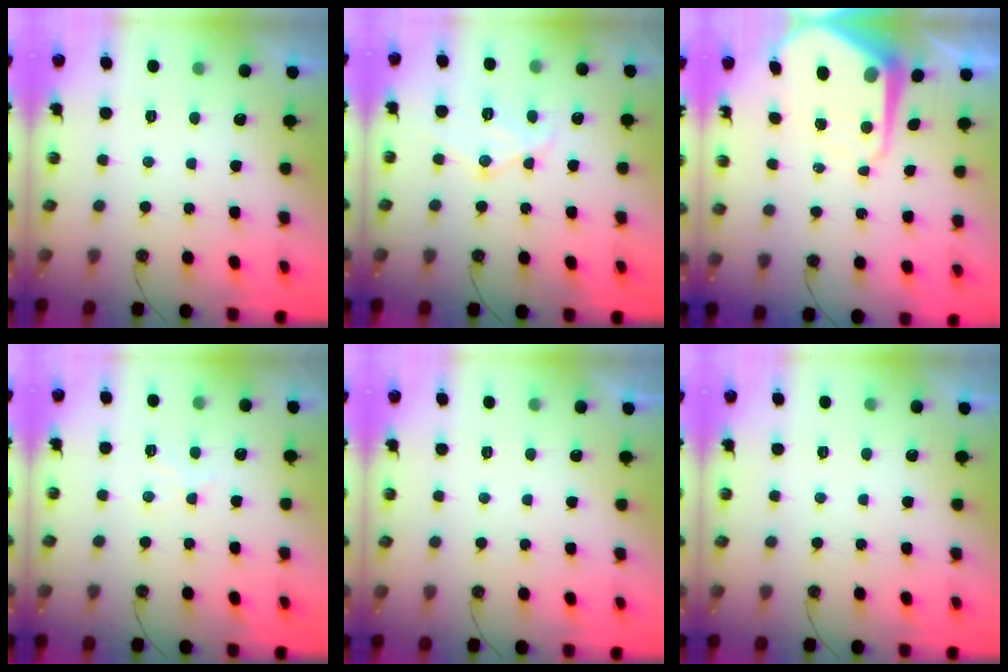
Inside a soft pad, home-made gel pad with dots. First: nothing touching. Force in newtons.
{"total": 11.4, "press": 11.3, "slide": 1.0}
{"total": 10.2, "press": 10.1, "slide": 1.1}
{"total": 5.1, "press": 5.1, "slide": 0.8}
{"total": 0.0}
{"total": 0.0}